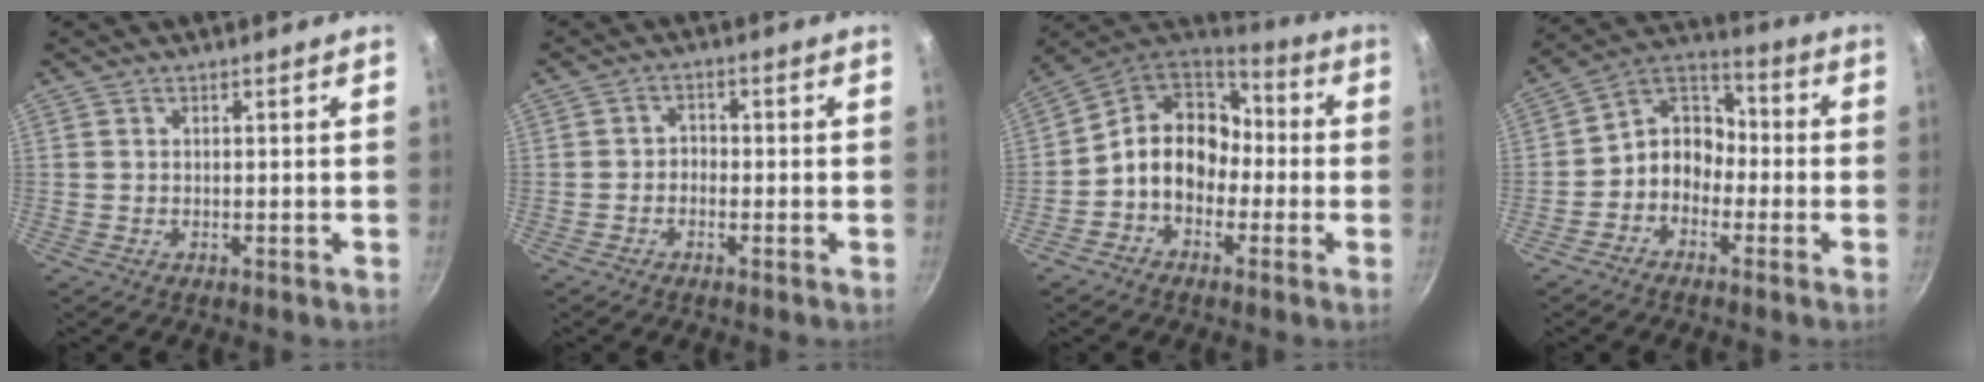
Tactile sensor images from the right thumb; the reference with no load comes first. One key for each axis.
{"total": 2.1, "fx": -1.0, "fy": 1.6, "fz": 1.0, "tx": -0.005, "ty": 0.018, "tz": -0.022}
{"total": 13.2, "fx": -1.9, "fy": 10.5, "fz": 7.7, "tx": -0.084, "ty": 0.050, "tz": -0.053}
{"total": 8.1, "fx": -2.7, "fy": 6.4, "fz": 4.0, "tx": -0.030, "ty": 0.049, "tz": -0.071}